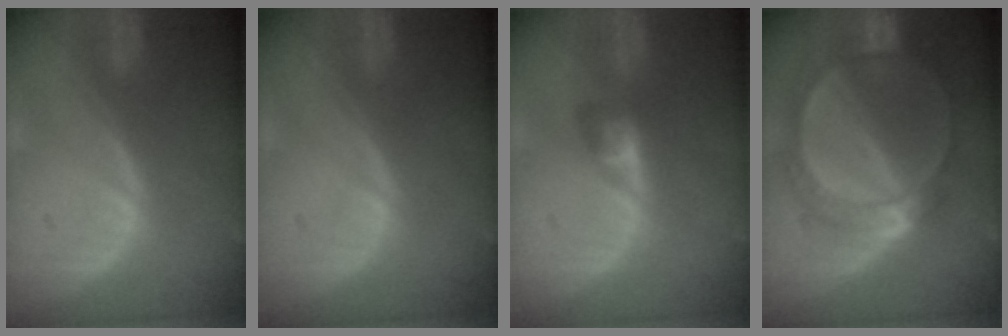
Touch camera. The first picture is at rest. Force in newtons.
{"total": 0.0}
{"total": 3.1, "press": 2.7, "slide": 1.5}
{"total": 8.2, "press": 7.7, "slide": 2.7}